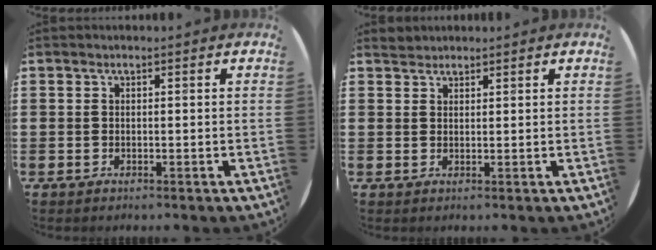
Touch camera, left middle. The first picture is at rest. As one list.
[{"total": 1.2, "force": [1.1, 0.3, -0.1], "torque": [0.007, -0.001, 0.022]}]